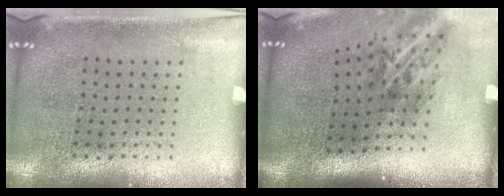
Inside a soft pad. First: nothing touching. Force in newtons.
{"total": 2.1, "press": 1.3, "slide": 1.6}